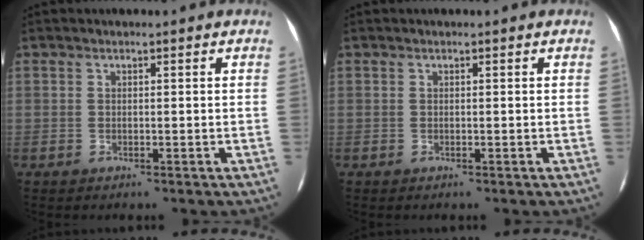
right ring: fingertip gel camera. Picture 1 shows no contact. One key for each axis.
{"total": 0.0}